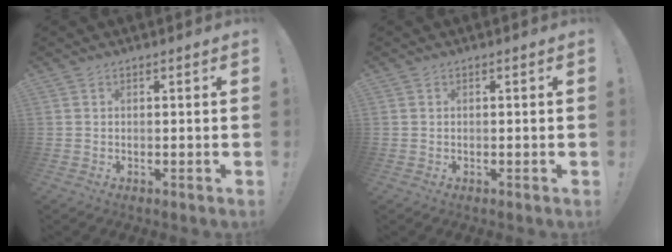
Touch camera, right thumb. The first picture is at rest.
{"total": 0.0}